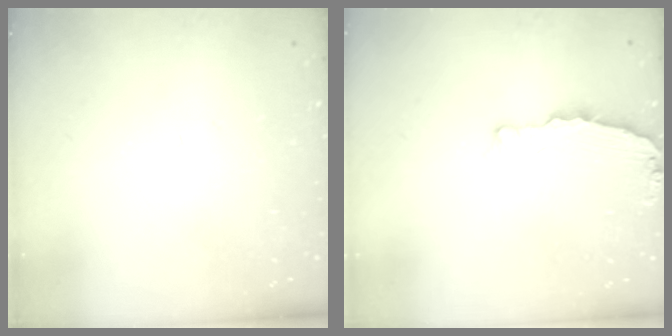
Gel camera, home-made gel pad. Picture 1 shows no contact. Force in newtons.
{"total": 4.8, "press": 4.8, "slide": 0.4}